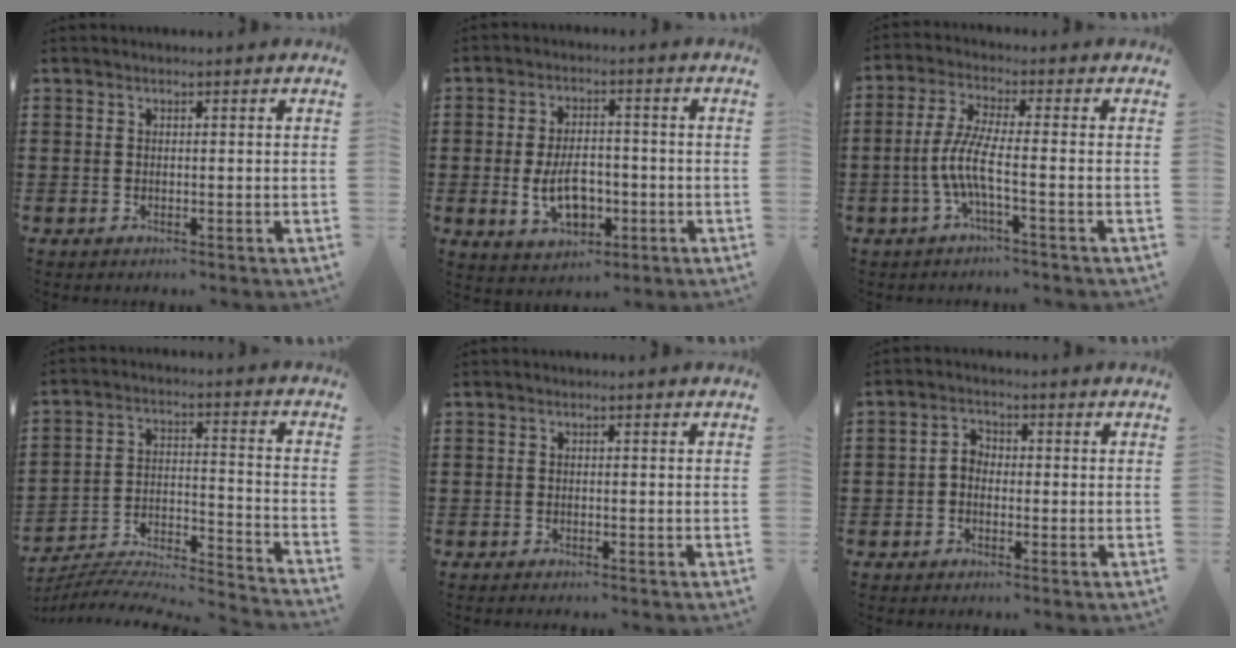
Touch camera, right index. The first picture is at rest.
{"total": 7.4, "force": [-1.6, 4.5, 5.7], "torque": [-0.104, -0.003, -0.033]}
{"total": 6.0, "force": [-2.0, 0.7, 5.6], "torque": [-0.133, -0.013, -0.050]}
{"total": 5.7, "force": [-5.3, 1.0, 1.8], "torque": [-0.034, -0.008, -0.108]}
{"total": 0.6, "force": [-0.6, 0.0, 0.1], "torque": [-0.003, -0.002, -0.012]}
{"total": 2.2, "force": [-0.9, 1.5, 1.3], "torque": [-0.028, 0.008, -0.021]}